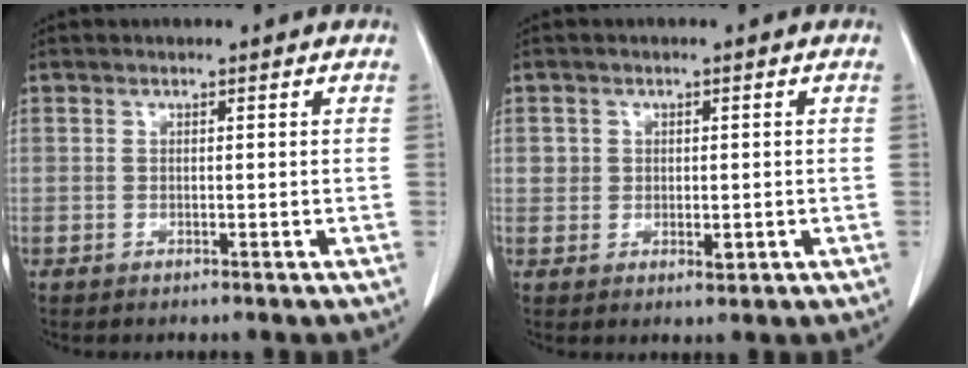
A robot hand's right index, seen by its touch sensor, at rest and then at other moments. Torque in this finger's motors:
{"motor_torque": [-0.05, 0.04, 0.00, 0.00]}